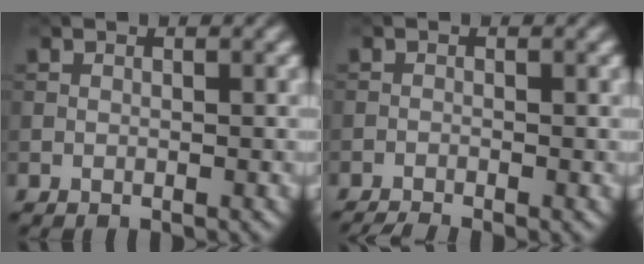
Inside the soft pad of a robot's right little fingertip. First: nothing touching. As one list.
[{"total": 2.1, "force": [-1.8, 0.2, 1.1], "torque": [-0.024, -0.004, -0.039]}]